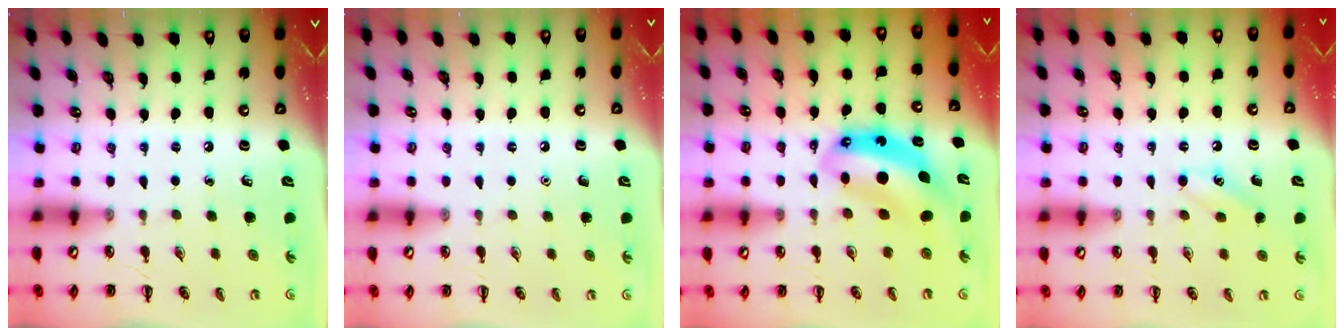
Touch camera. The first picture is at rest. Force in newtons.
{"total": 1.5, "press": 1.5, "slide": 0.1}
{"total": 8.9, "press": 8.6, "slide": 2.2}
{"total": 6.6, "press": 6.5, "slide": 1.5}